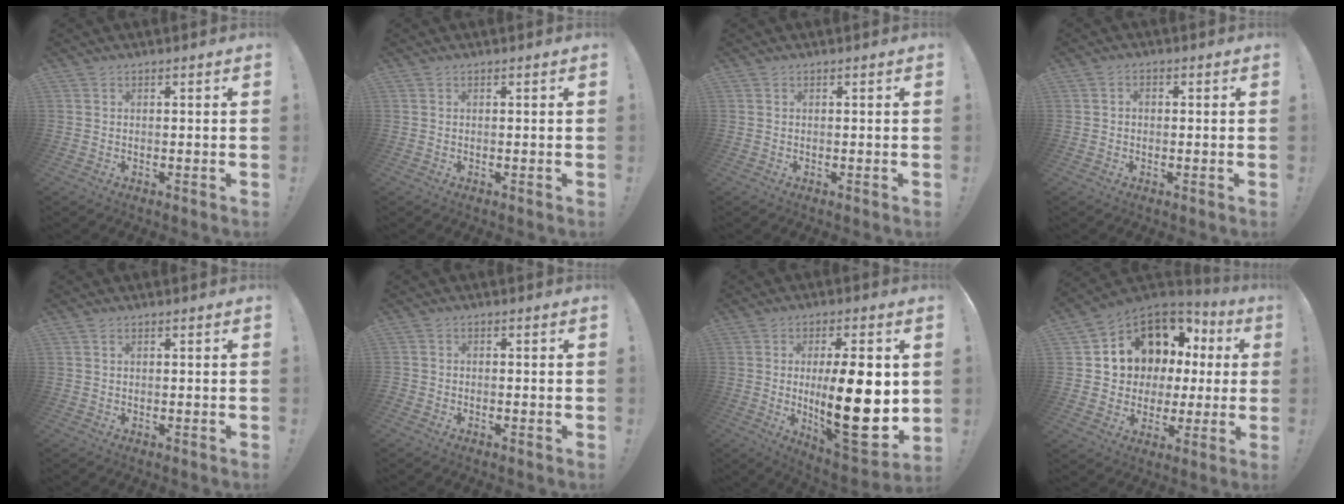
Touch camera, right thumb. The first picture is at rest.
{"total": 0.0}
{"total": 0.0}
{"total": 1.6, "force": [-0.6, 1.2, 0.9], "torque": [-0.015, 0.007, -0.011]}
{"total": 0.6, "force": [0.3, 0.3, 0.4], "torque": [-0.008, 0.000, 0.006]}
{"total": 1.4, "force": [-1.1, 0.8, 0.4], "torque": [-0.005, 0.006, -0.021]}
{"total": 23.5, "force": [0.1, 7.1, 22.4], "torque": [-0.357, -0.029, 0.003]}
{"total": 11.5, "force": [5.5, 9.2, 4.3], "torque": [-0.073, -0.046, 0.119]}